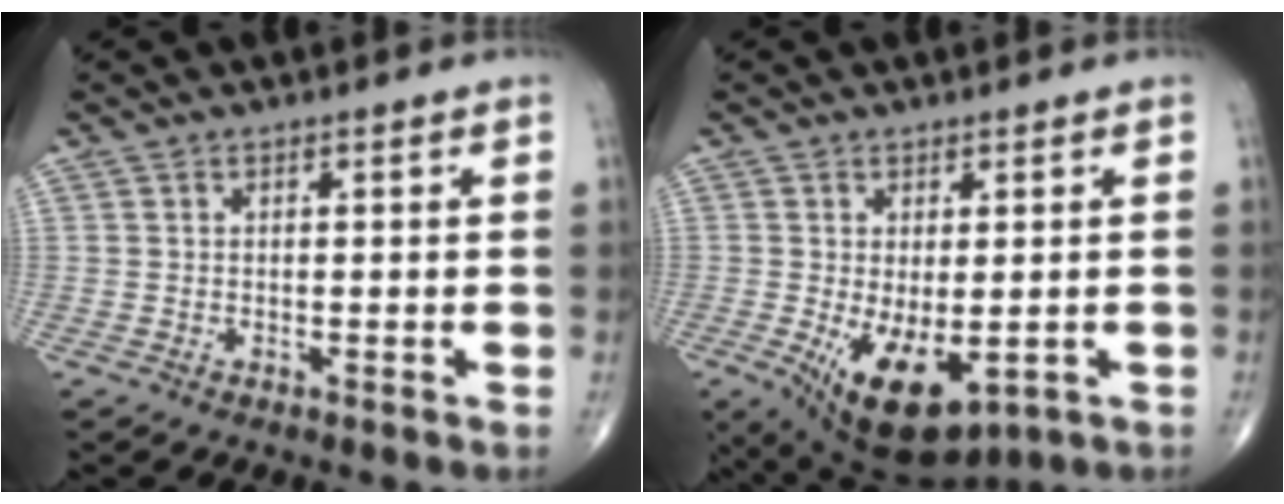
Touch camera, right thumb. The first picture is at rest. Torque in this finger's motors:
{"motor_torque": [-0.47, 0.97, 0.79, 0.40, 0.35]}